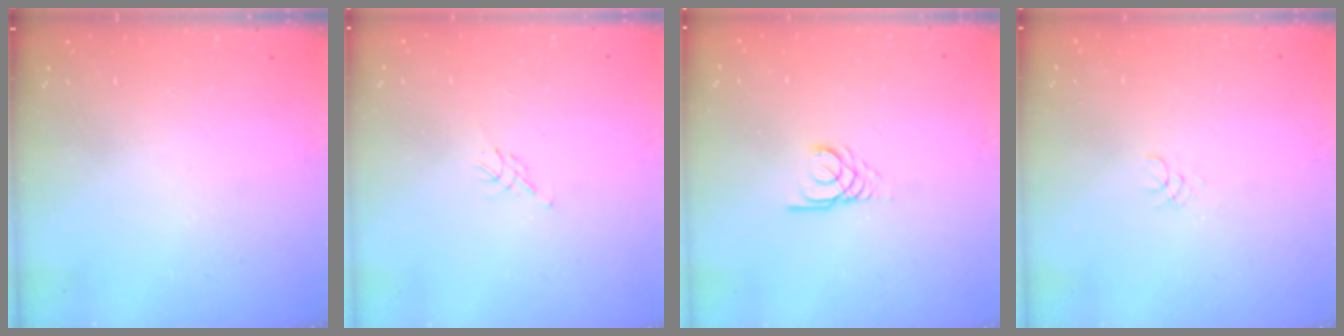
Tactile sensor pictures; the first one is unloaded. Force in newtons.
{"total": 4.8, "press": 4.8, "slide": 0.7}
{"total": 2.7, "press": 2.7, "slide": 0.3}
{"total": 1.1, "press": 1.1, "slide": 0.1}